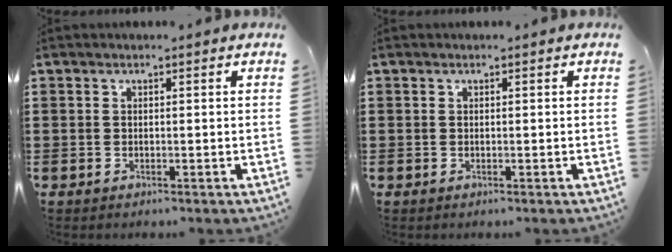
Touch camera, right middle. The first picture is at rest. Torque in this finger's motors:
{"motor_torque": [0.00, 0.00, 0.00, 0.00]}